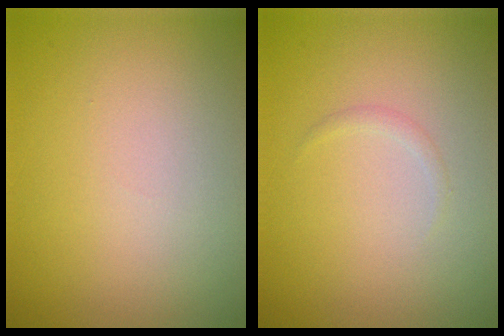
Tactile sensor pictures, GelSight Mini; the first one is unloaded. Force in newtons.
{"total": 0.5, "press": 0.5, "slide": 0.0}